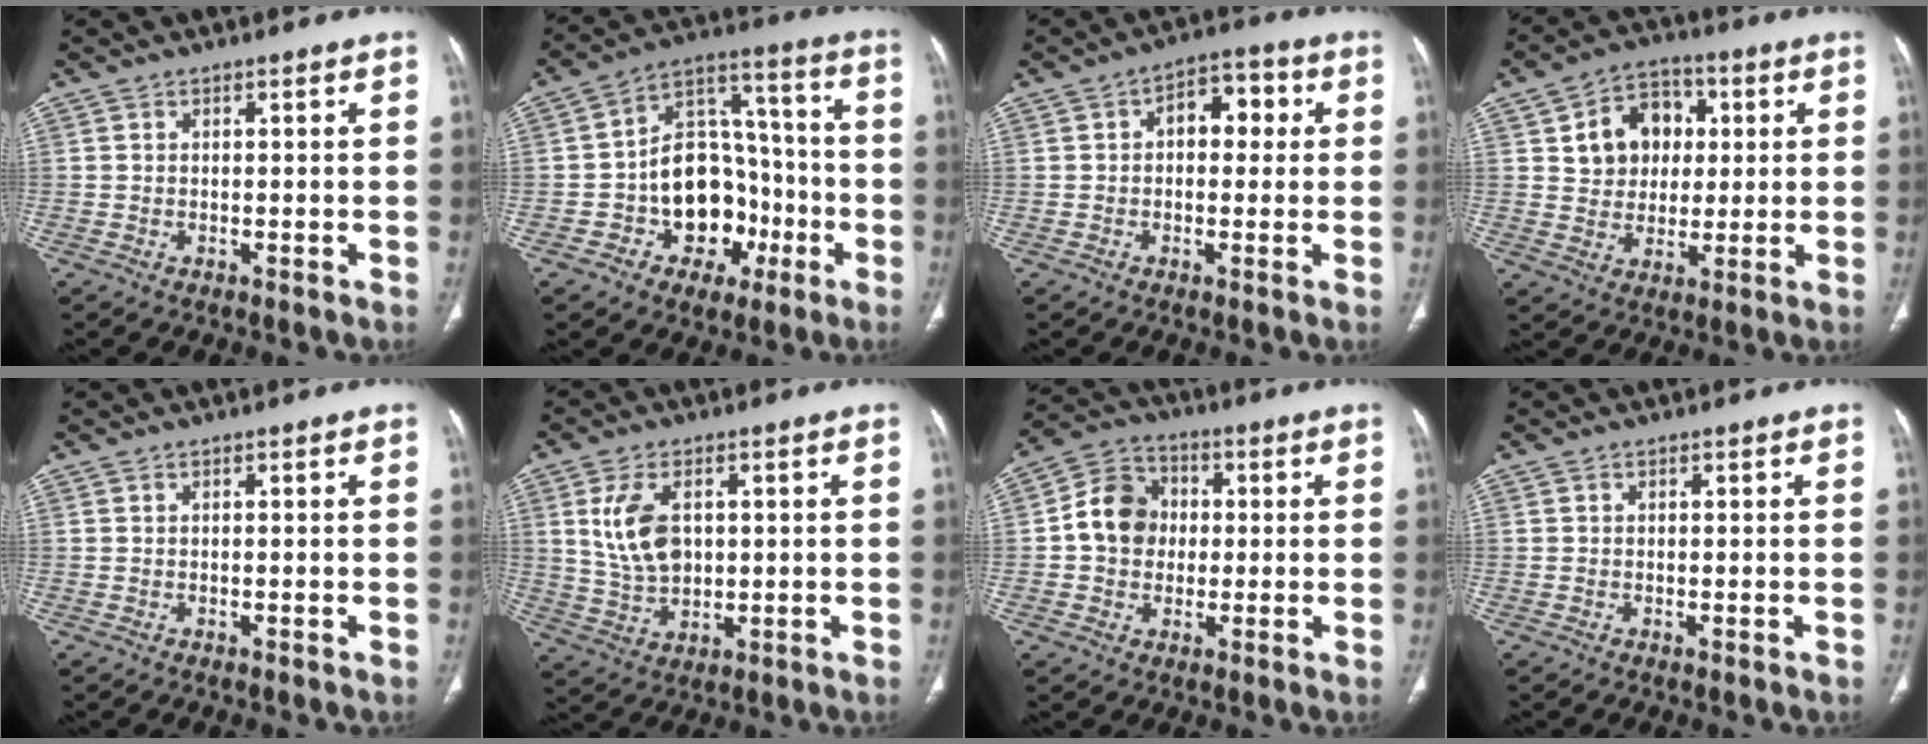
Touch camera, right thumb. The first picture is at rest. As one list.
[{"total": 16.7, "force": [-4.8, 12.2, 10.3], "torque": [-0.104, 0.053, -0.070]}, {"total": 7.3, "force": [1.1, 4.7, 5.5], "torque": [-0.046, 0.023, 0.009]}, {"total": 11.3, "force": [2.8, 9.2, 6.0], "torque": [-0.050, 0.002, 0.045]}, {"total": 0.0}, {"total": 9.3, "force": [2.0, 5.9, 6.9], "torque": [-0.128, -0.006, 0.049]}, {"total": 9.8, "force": [0.2, 8.5, 4.9], "torque": [-0.066, 0.023, -0.007]}, {"total": 0.0}]